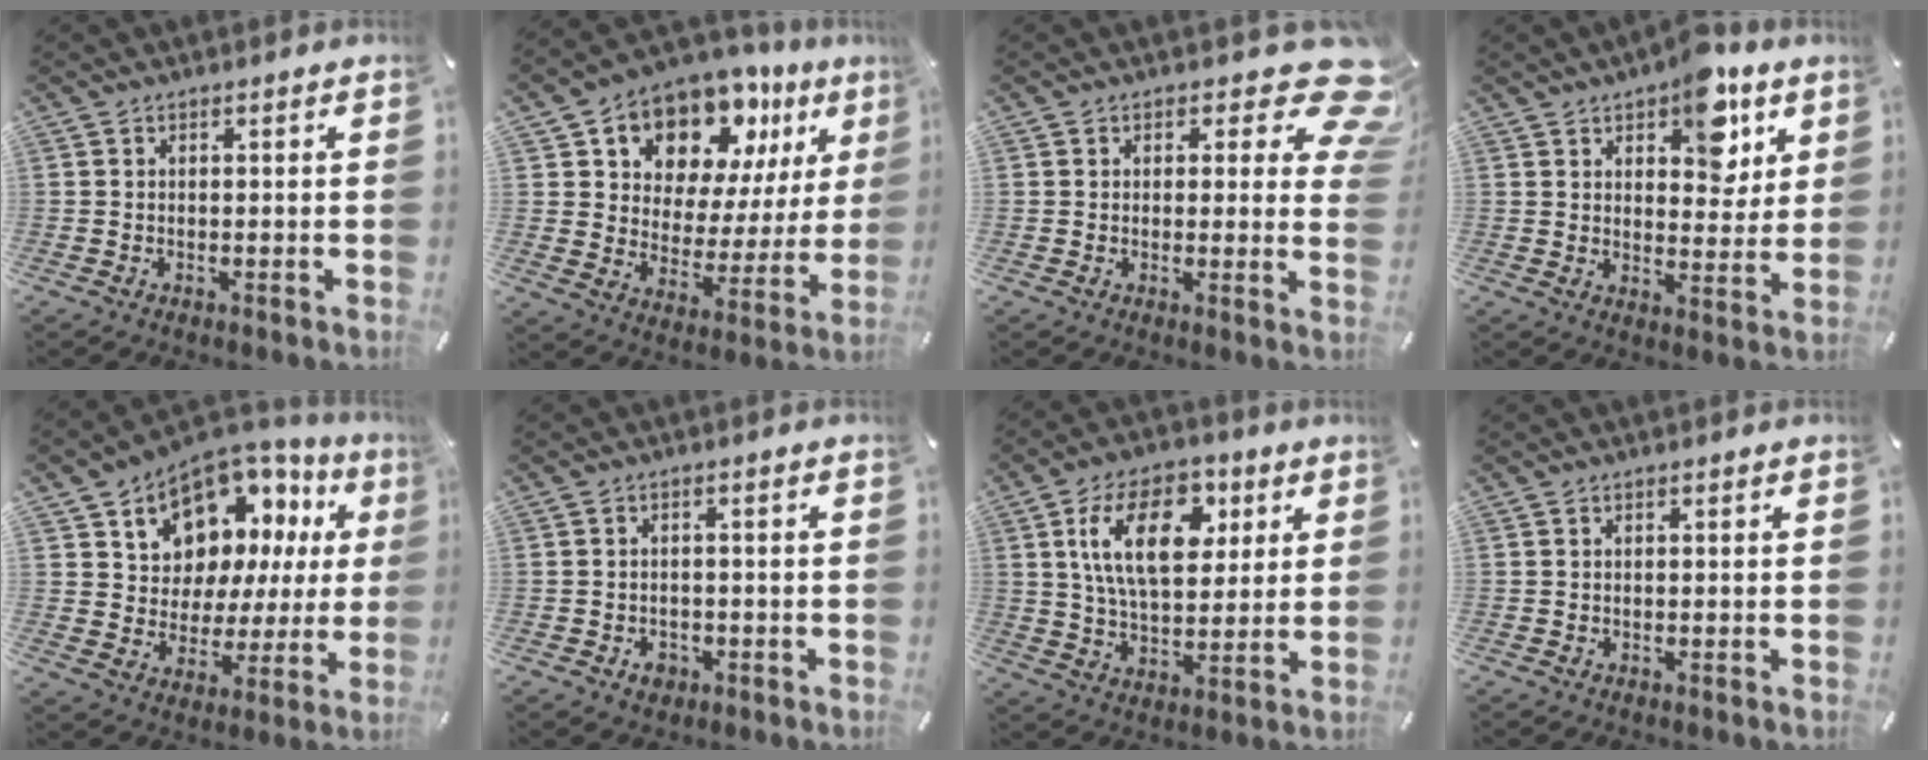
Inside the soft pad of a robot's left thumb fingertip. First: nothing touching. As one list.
[{"total": 12.5, "force": [10.0, 7.3, 2.0], "torque": [-0.042, -0.100, 0.181]}, {"total": 11.5, "force": [6.2, 5.4, 8.1], "torque": [-0.080, -0.044, 0.106]}, {"total": 11.8, "force": [7.0, 6.4, 6.9], "torque": [-0.074, -0.035, 0.118]}, {"total": 11.5, "force": [7.7, 8.2, 2.7], "torque": [-0.057, -0.075, 0.140]}, {"total": 3.2, "force": [-1.4, 2.5, 1.4], "torque": [-0.022, 0.007, -0.026]}, {"total": 17.0, "force": [5.8, 10.0, 12.4], "torque": [-0.221, 0.008, 0.100]}, {"total": 0.0}]